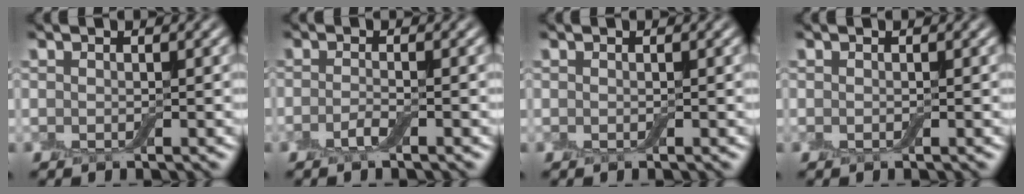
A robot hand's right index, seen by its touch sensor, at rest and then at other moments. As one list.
[{"total": 1.4, "force": [-0.8, 0.3, 1.1], "torque": [-0.024, 0.001, -0.020]}, {"total": 0.0}, {"total": 0.0}]